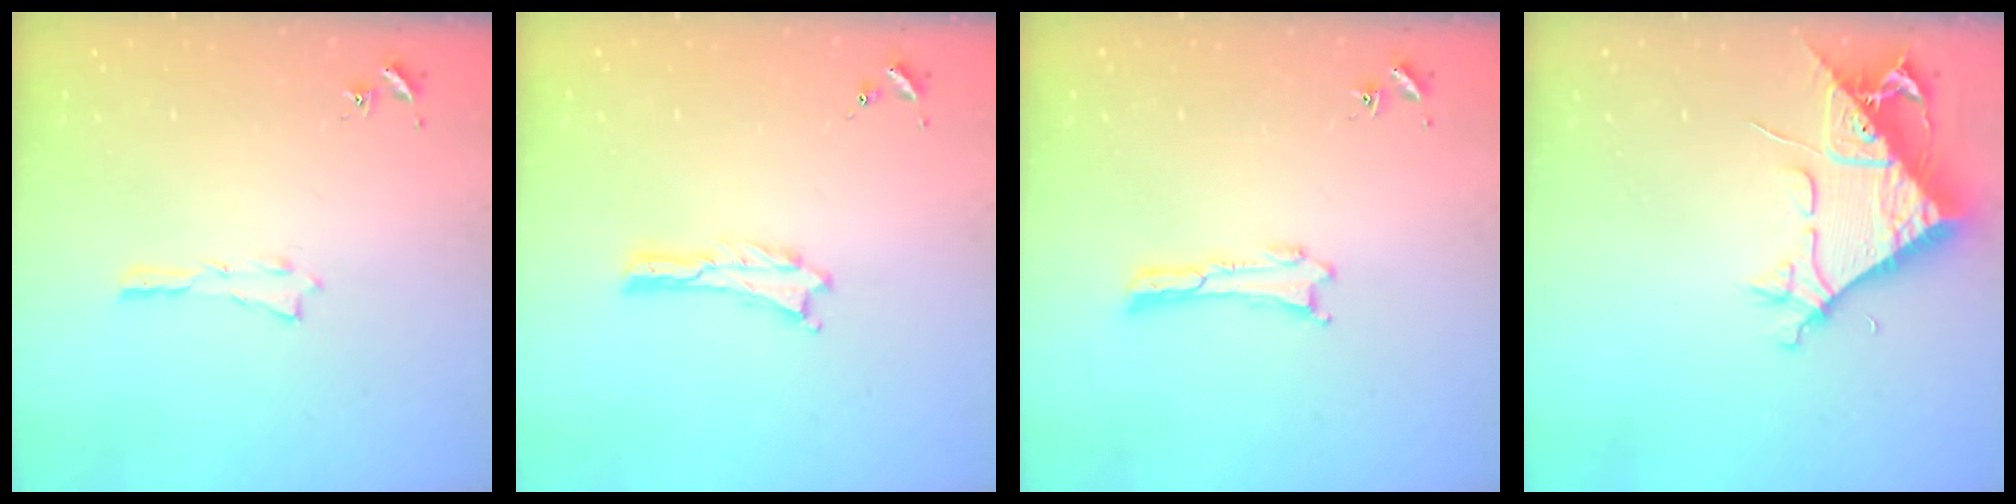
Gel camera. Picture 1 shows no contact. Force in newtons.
{"total": 0.0}
{"total": 0.0}
{"total": 8.7, "press": 8.6, "slide": 1.0}